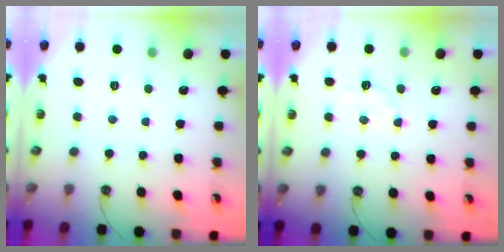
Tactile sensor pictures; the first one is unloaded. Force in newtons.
{"total": 3.0, "press": 2.8, "slide": 1.1}